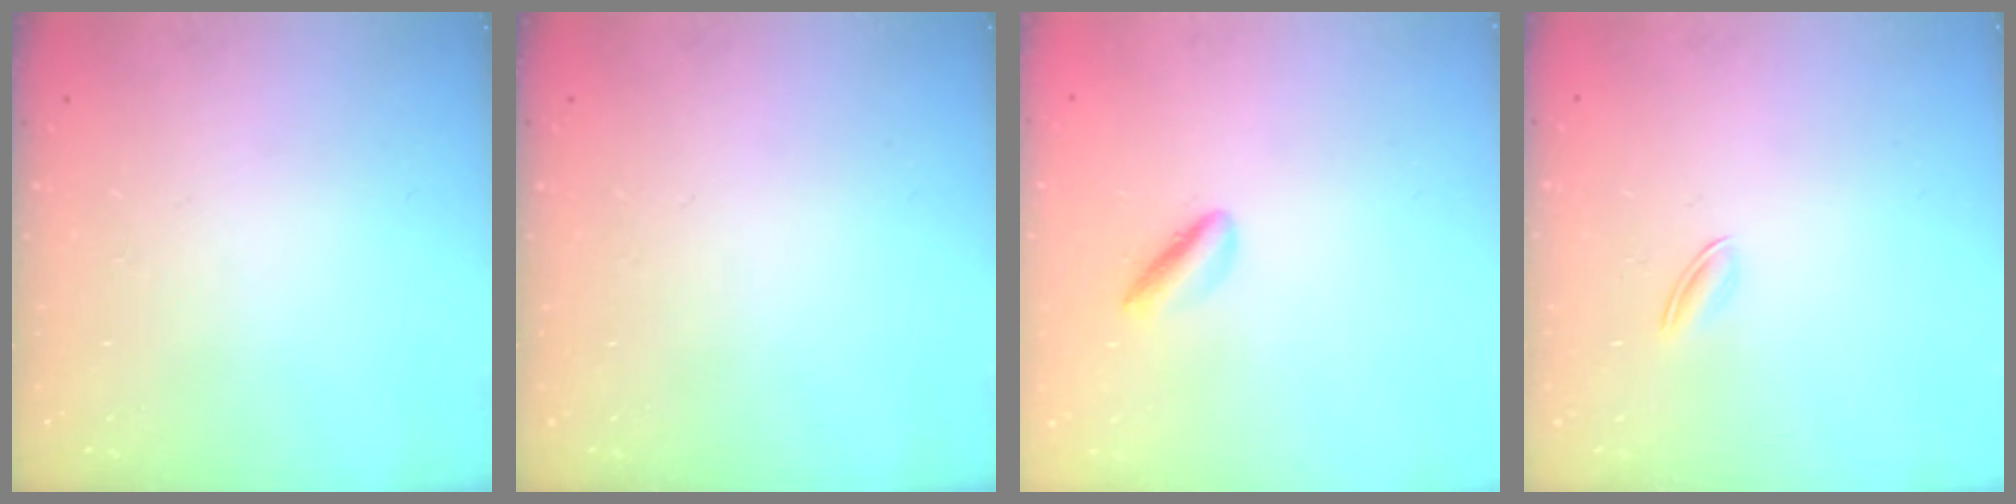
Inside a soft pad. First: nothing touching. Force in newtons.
{"total": 0.0}
{"total": 2.1, "press": 2.0, "slide": 0.5}
{"total": 2.5, "press": 2.4, "slide": 0.8}